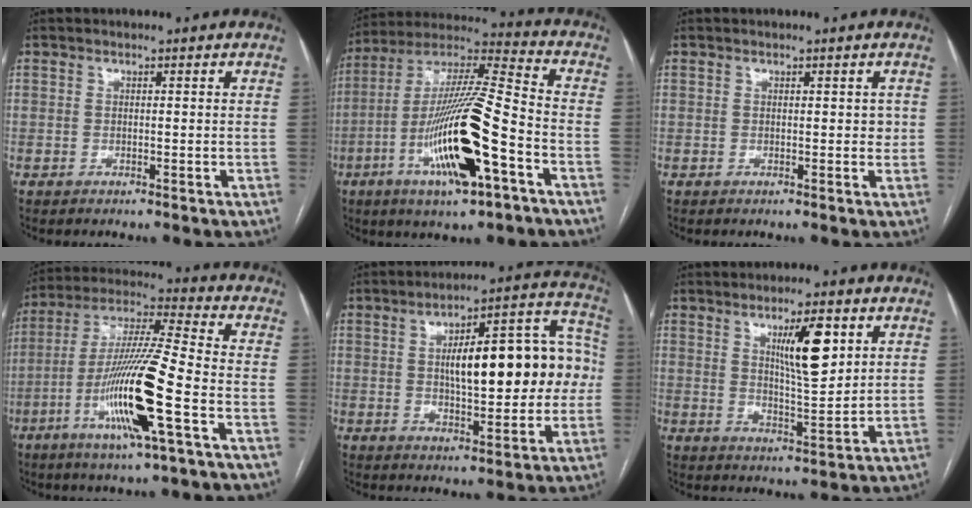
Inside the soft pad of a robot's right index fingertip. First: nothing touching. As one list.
[{"total": 20.3, "force": [-7.3, 2.4, 18.8], "torque": [-0.370, -0.015, -0.129]}, {"total": 1.4, "force": [0.3, 0.9, 1.0], "torque": [-0.011, 0.004, 0.005]}, {"total": 16.7, "force": [-5.7, 0.0, 15.7], "torque": [-0.312, -0.012, -0.110]}, {"total": 18.4, "force": [1.1, 5.8, 17.4], "torque": [-0.238, 0.046, 0.023]}, {"total": 9.0, "force": [3.7, 1.6, 8.0], "torque": [-0.134, -0.004, 0.064]}]